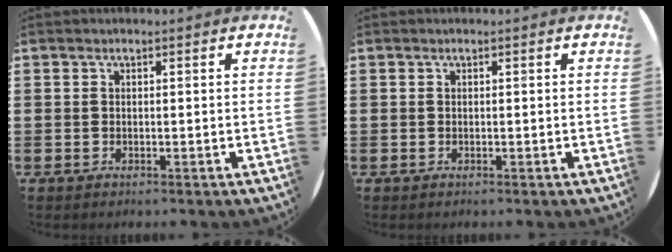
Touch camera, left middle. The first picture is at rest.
{"total": 0.0}